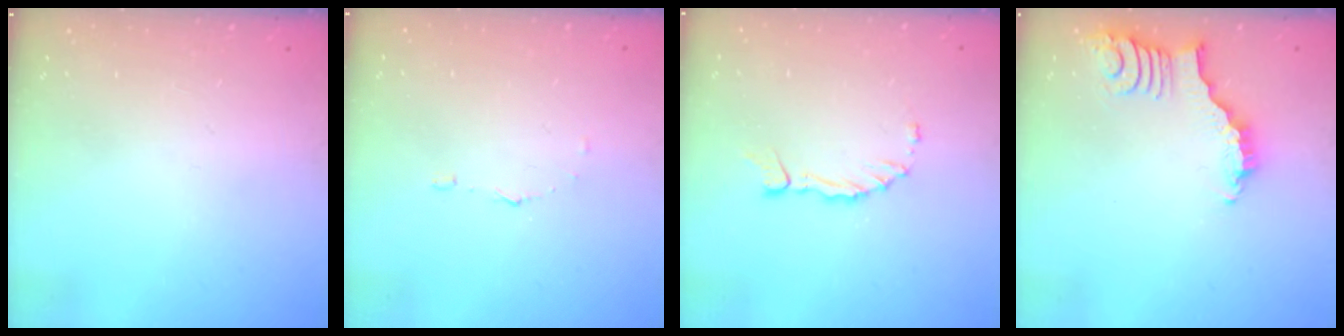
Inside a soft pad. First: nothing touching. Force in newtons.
{"total": 3.4, "press": 3.4, "slide": 0.3}
{"total": 1.7, "press": 1.6, "slide": 0.4}
{"total": 2.2, "press": 2.2, "slide": 0.4}